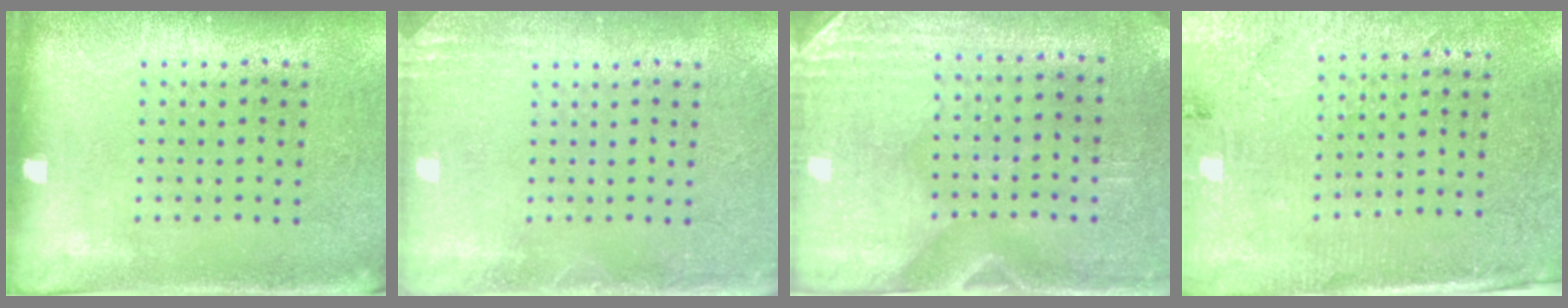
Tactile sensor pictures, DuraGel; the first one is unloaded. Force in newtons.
{"total": 1.6, "press": 1.6, "slide": 0.3}
{"total": 2.9, "press": 2.5, "slide": 1.5}
{"total": 2.7, "press": 2.5, "slide": 1.1}